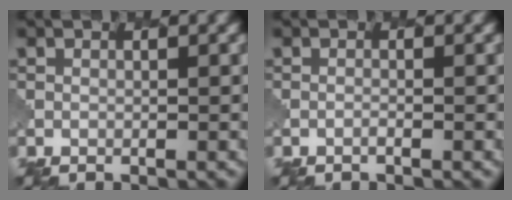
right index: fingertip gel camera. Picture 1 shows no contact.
{"total": 0.0}